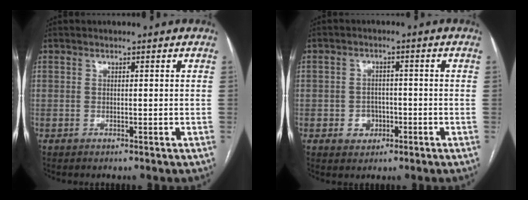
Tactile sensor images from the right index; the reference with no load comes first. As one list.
[{"total": 3.5, "force": [-1.1, 3.0, 1.4], "torque": [-0.016, 0.009, -0.009]}]